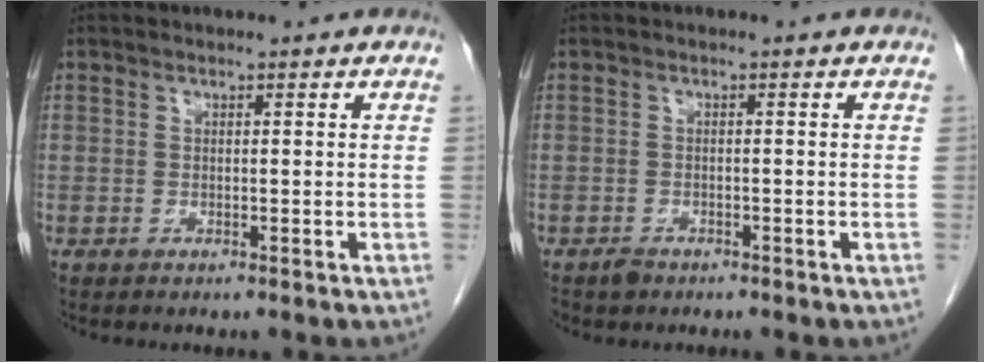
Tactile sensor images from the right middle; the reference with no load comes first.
{"total": 1.3, "force": [-1.1, 0.7, 0.3], "torque": [-0.010, 0.000, -0.015]}